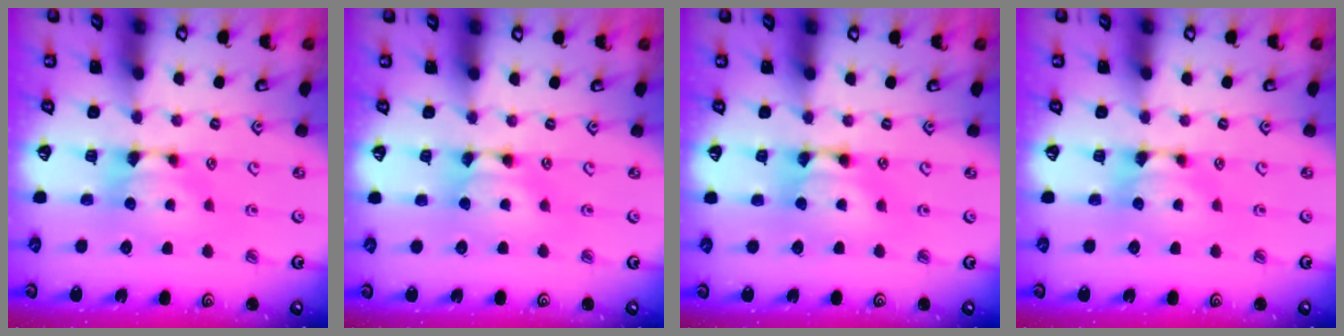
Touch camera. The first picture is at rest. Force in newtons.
{"total": 1.6, "press": 1.5, "slide": 0.2}
{"total": 2.2, "press": 2.2, "slide": 0.1}
{"total": 0.0}